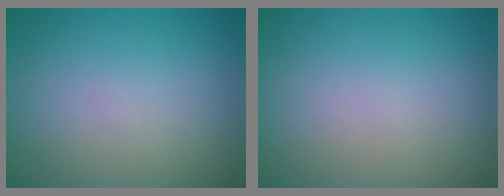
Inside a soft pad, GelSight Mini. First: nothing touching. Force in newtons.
{"total": 0.0}